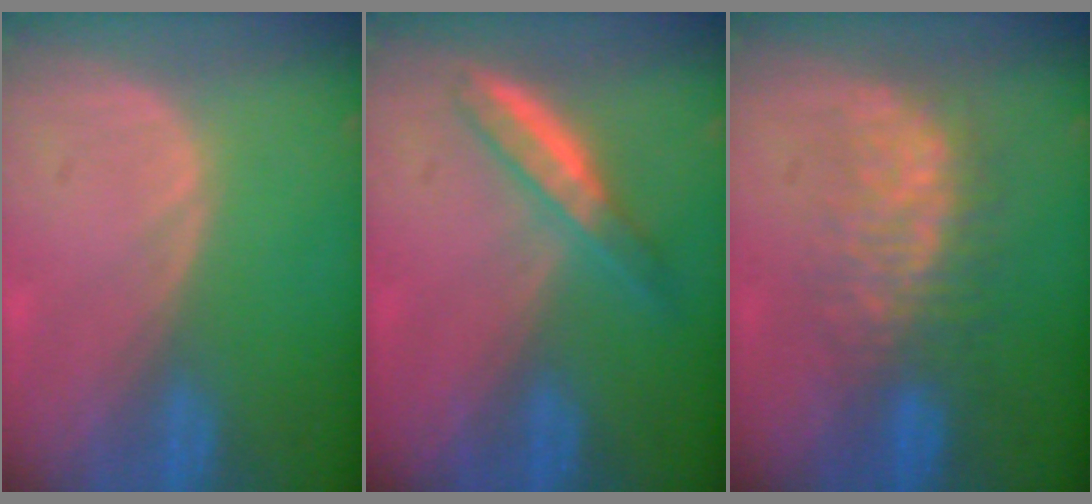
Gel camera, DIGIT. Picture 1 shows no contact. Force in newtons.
{"total": 5.1, "press": 4.6, "slide": 2.2}
{"total": 7.8, "press": 7.6, "slide": 2.0}